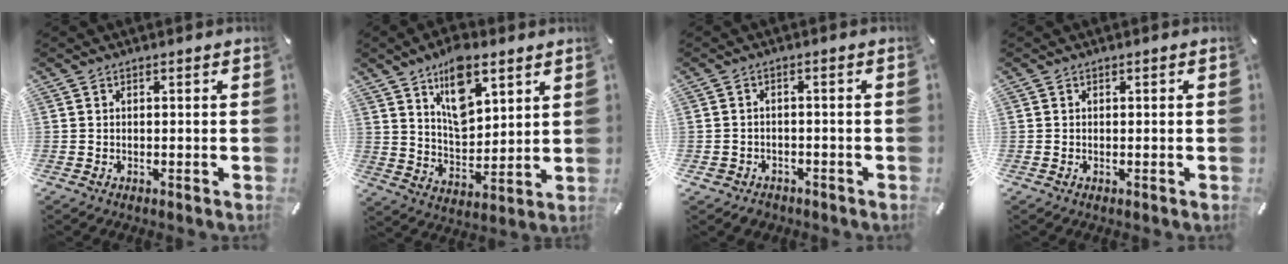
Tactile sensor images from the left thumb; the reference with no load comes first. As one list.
[{"total": 12.5, "force": [7.5, 6.7, 7.4], "torque": [-0.118, -0.032, 0.134]}, {"total": 2.6, "force": [-1.9, 1.8, 0.3], "torque": [-0.005, 0.008, -0.039]}, {"total": 0.6, "force": [-0.1, 0.4, 0.4], "torque": [-0.008, 0.001, -0.003]}]